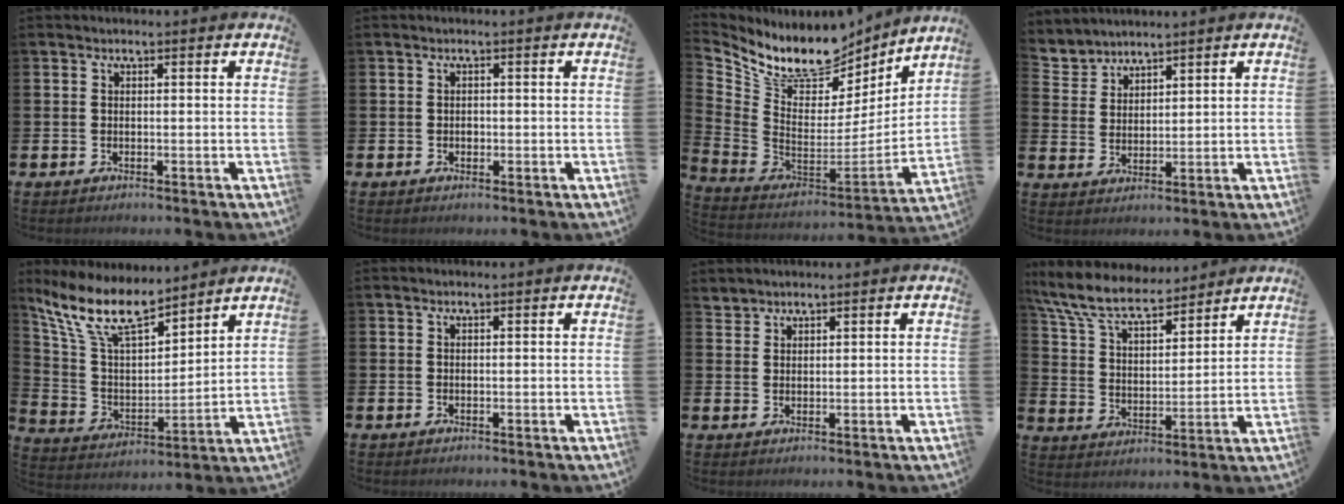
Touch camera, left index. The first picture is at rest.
{"total": 0.8, "force": [-0.1, 0.7, 0.3], "torque": [-0.006, 0.005, -0.003]}
{"total": 11.1, "force": [9.4, 4.9, 3.3], "torque": [-0.100, -0.066, 0.165]}
{"total": 3.6, "force": [3.5, 0.8, -0.7], "torque": [-0.006, -0.017, 0.065]}
{"total": 10.9, "force": [9.1, 3.1, 5.1], "torque": [-0.144, -0.047, 0.162]}
{"total": 0.0}
{"total": 2.1, "force": [2.0, 0.3, -0.4], "torque": [0.011, -0.008, 0.037]}
{"total": 9.0, "force": [8.1, 2.3, 3.1], "torque": [-0.100, -0.045, 0.147]}